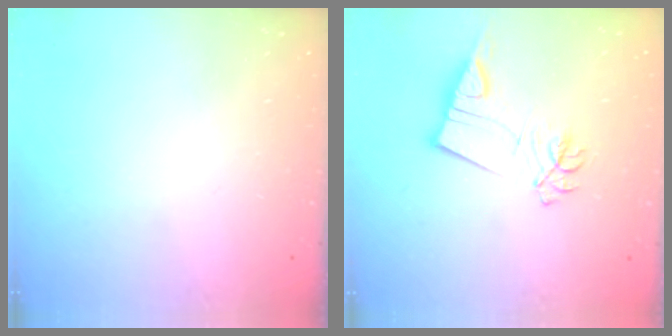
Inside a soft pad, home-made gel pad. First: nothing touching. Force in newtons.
{"total": 9.5, "press": 9.5, "slide": 1.2}